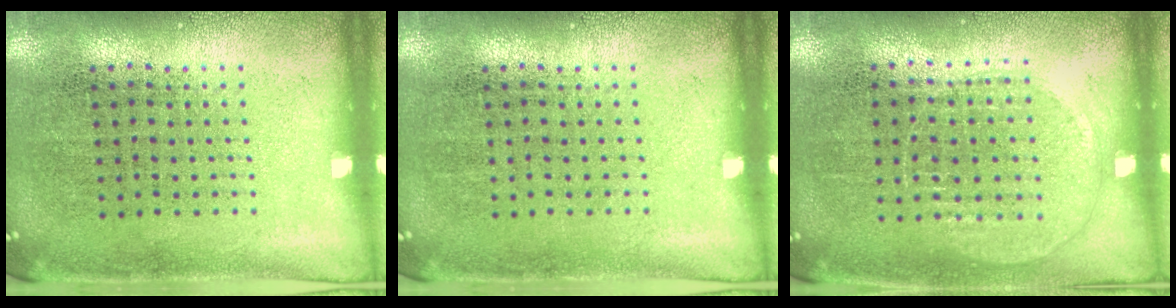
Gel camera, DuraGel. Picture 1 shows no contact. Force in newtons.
{"total": 0.0}
{"total": 1.0, "press": 0.9, "slide": 0.4}